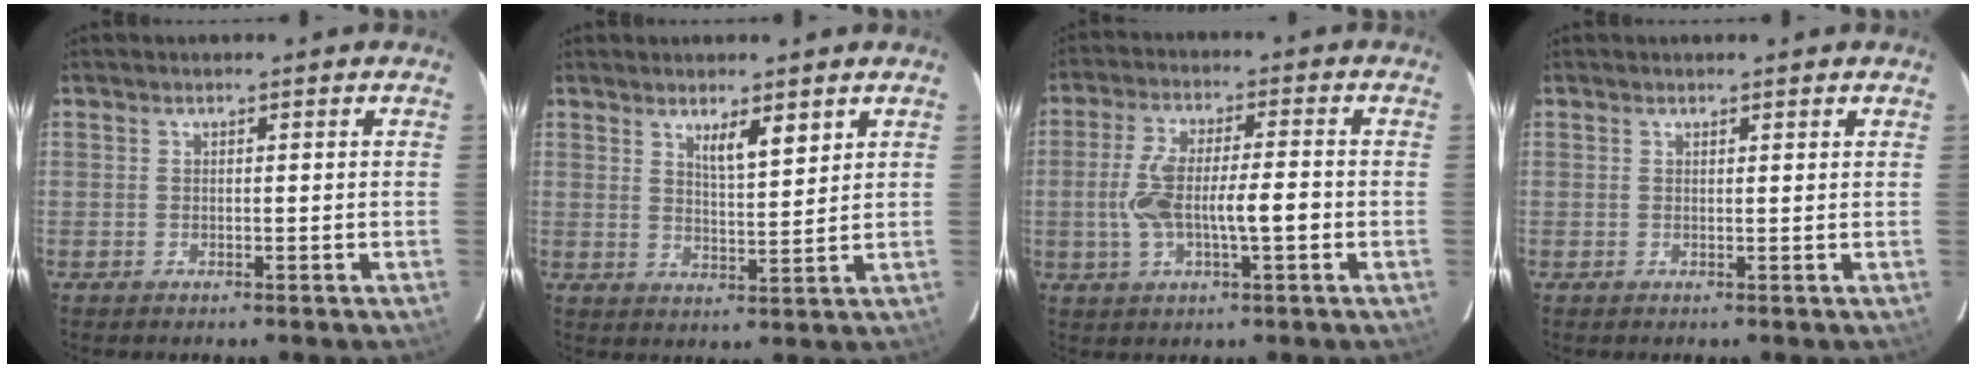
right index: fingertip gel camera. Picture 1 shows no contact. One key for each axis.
{"total": 4.6, "fx": 2.9, "fy": 0.8, "fz": 3.4, "tx": -0.061, "ty": -0.006, "tz": 0.052}
{"total": 9.3, "fx": -1.4, "fy": 2.3, "fz": 8.9, "tx": -0.178, "ty": 0.016, "tz": -0.023}
{"total": 0.8, "fx": 0.7, "fy": 0.1, "fz": 0.3, "tx": -0.008, "ty": 0.004, "tz": 0.009}